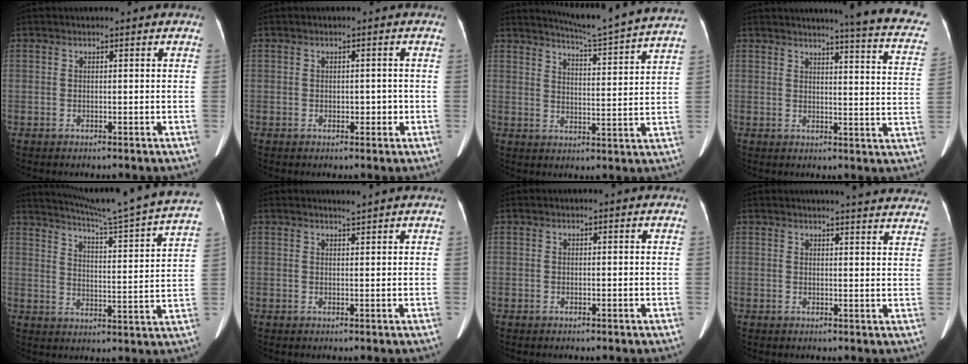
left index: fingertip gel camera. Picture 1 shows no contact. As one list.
[{"total": 1.9, "force": [-0.5, 1.2, 1.4], "torque": [-0.017, 0.005, -0.003]}, {"total": 15.8, "force": [14.7, -1.8, 5.5], "torque": [-0.097, -0.047, 0.185]}, {"total": 15.5, "force": [13.6, 0.4, 7.4], "torque": [-0.080, -0.066, 0.130]}, {"total": 22.9, "force": [20.7, -1.7, 9.7], "torque": [-0.157, -0.066, 0.264]}, {"total": 1.1, "force": [1.0, -0.4, 0.1], "torque": [-0.012, -0.006, 0.021]}, {"total": 0.0}, {"total": 13.9, "force": [13.4, 0.7, 3.8], "torque": [-0.027, -0.045, 0.129]}]